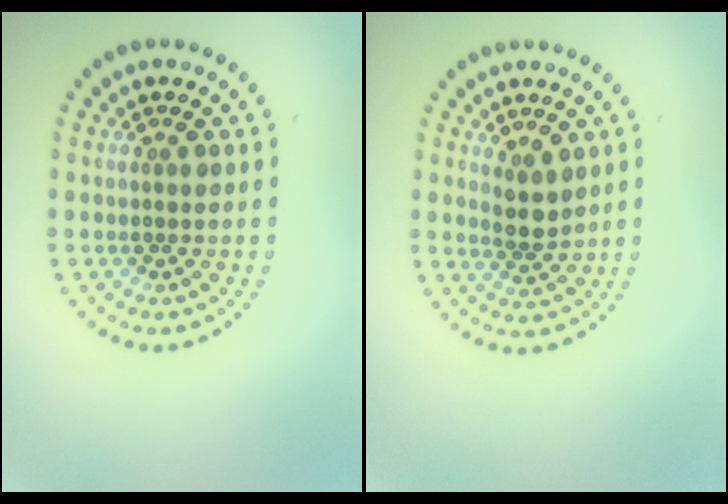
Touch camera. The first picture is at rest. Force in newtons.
{"total": 2.4, "press": 2.1, "slide": 1.2}